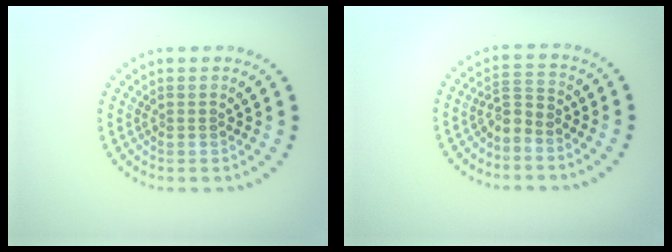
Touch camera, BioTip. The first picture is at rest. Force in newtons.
{"total": 2.1, "press": 1.4, "slide": 1.5}